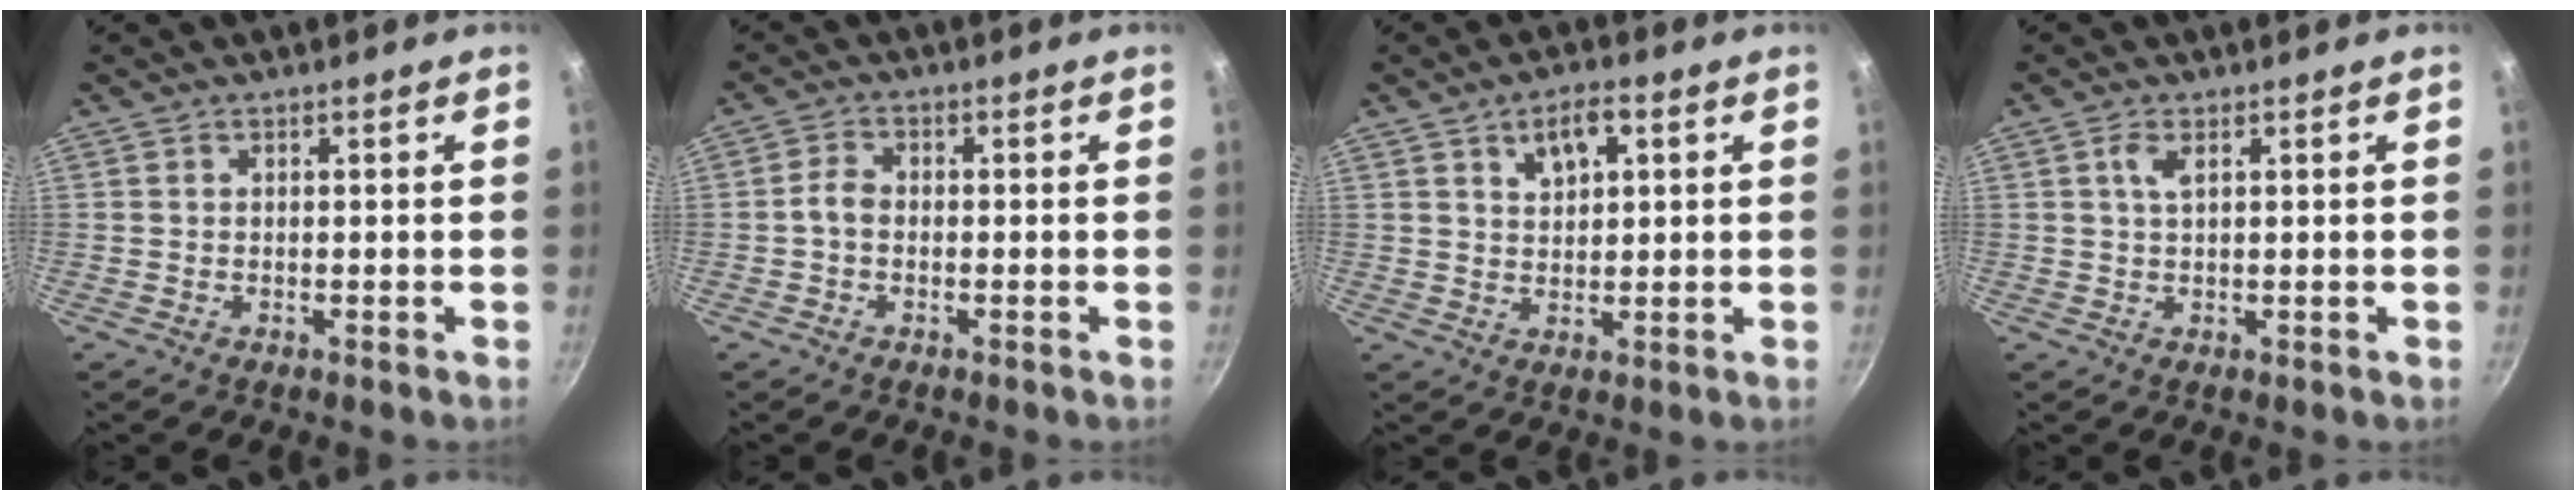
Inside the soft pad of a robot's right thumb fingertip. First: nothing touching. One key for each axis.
{"total": 2.7, "fx": -0.7, "fy": 1.8, "fz": 1.8, "tx": -0.036, "ty": 0.017, "tz": -0.019}
{"total": 6.0, "fx": 2.5, "fy": 3.2, "fz": 4.4, "tx": -0.056, "ty": 0.000, "tz": 0.045}
{"total": 2.2, "fx": 0.9, "fy": 0.8, "fz": 1.8, "tx": -0.037, "ty": -0.001, "tz": 0.019}